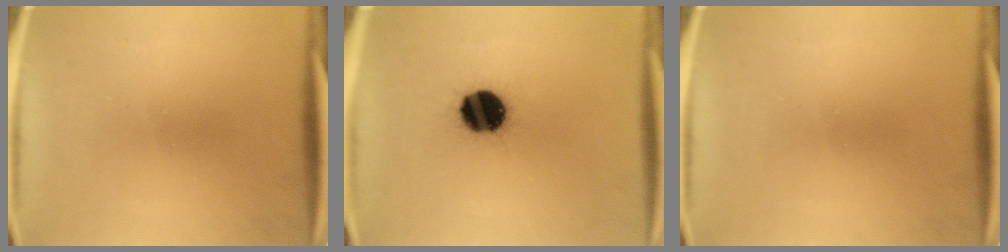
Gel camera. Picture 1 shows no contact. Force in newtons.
{"total": 13.6}
{"total": 0.0}